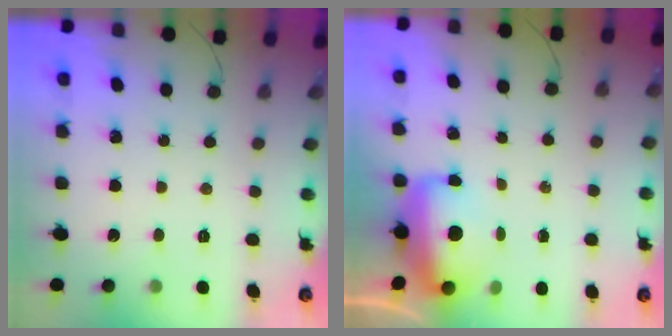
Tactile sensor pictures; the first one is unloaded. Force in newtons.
{"total": 10.9, "press": 10.4, "slide": 3.2}